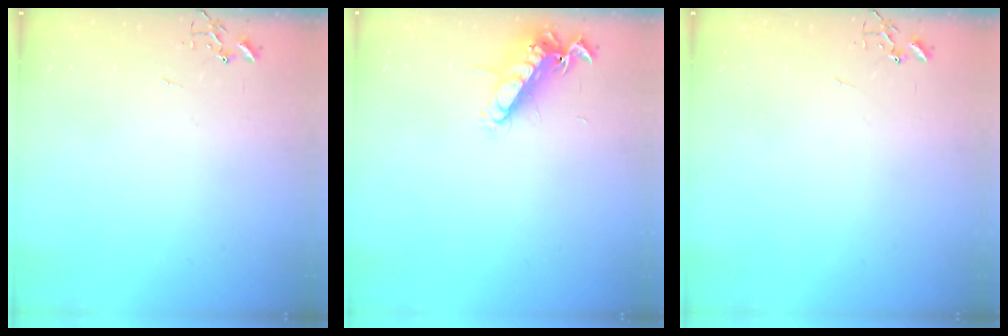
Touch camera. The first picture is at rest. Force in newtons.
{"total": 13.0, "press": 12.9, "slide": 1.2}
{"total": 0.0}